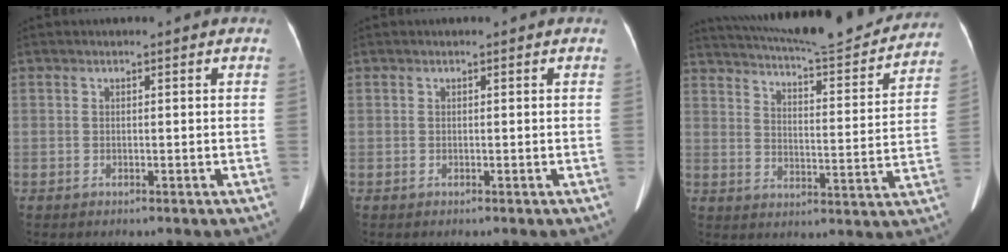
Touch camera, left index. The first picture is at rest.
{"total": 0.0}
{"total": 23.8, "force": [21.6, 2.9, 9.5], "torque": [-0.154, -0.050, 0.281]}